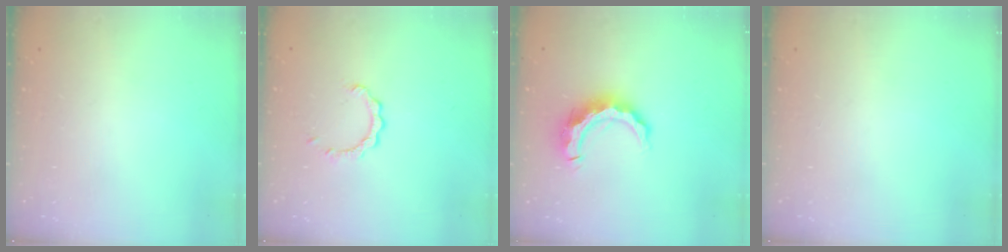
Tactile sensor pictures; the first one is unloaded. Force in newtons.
{"total": 2.1, "press": 2.1, "slide": 0.2}
{"total": 10.8, "press": 10.8, "slide": 1.0}
{"total": 0.0}